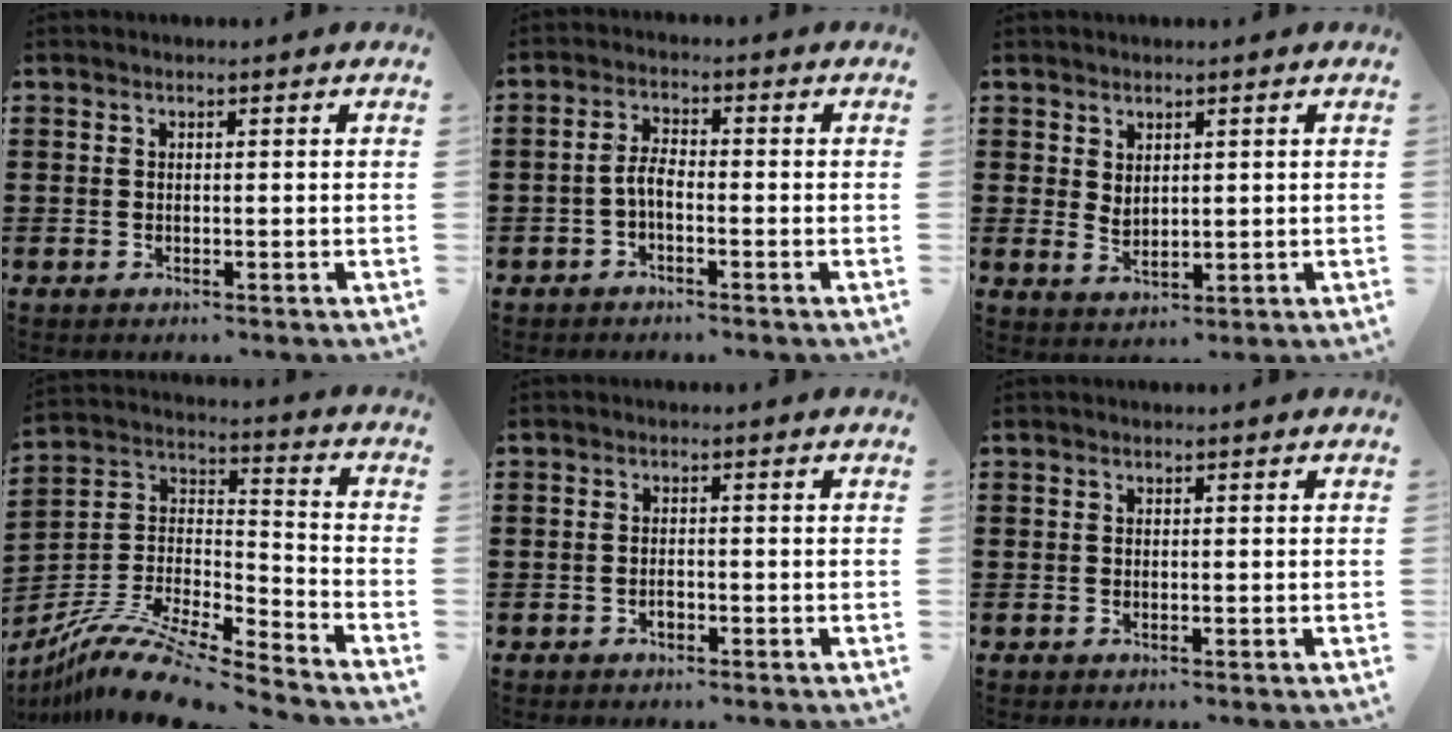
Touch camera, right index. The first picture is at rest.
{"total": 2.9, "force": [-1.1, 1.0, 2.4], "torque": [-0.060, 0.002, -0.027]}
{"total": 2.0, "force": [1.6, 1.0, 0.6], "torque": [-0.014, 0.004, 0.031]}
{"total": 12.1, "force": [-10.2, 2.0, 6.1], "torque": [-0.119, 0.021, -0.198]}
{"total": 1.4, "force": [-0.7, 0.7, 0.9], "torque": [-0.020, -0.001, -0.013]}
{"total": 0.0}